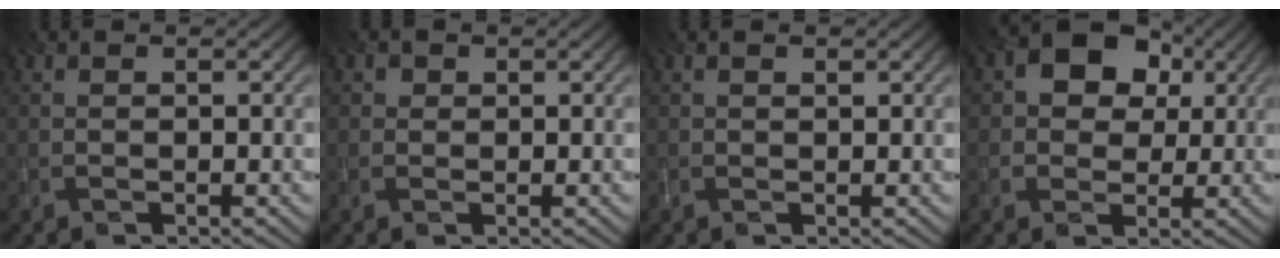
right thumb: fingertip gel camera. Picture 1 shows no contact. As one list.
[{"total": 1.1, "force": [0.4, 1.0, 0.3], "torque": [-0.003, -0.002, 0.002]}, {"total": 0.9, "force": [0.6, 0.2, 0.6], "torque": [-0.015, 0.004, 0.011]}, {"total": 8.5, "force": [2.8, 6.6, 4.6], "torque": [-0.088, 0.027, 0.024]}]